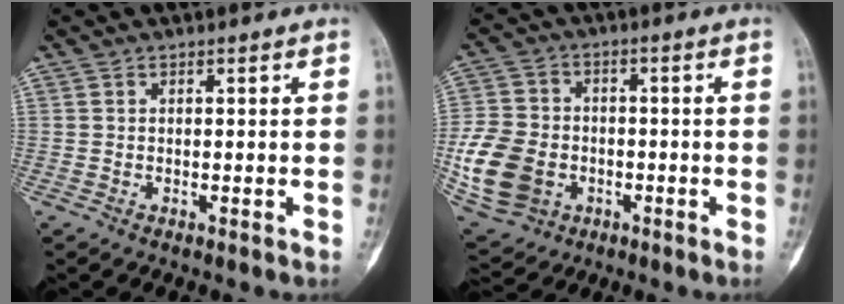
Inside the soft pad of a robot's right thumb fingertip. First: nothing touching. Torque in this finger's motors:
{"motor_torque": [-0.46, 0.89, 0.10, -0.17, 0.21]}